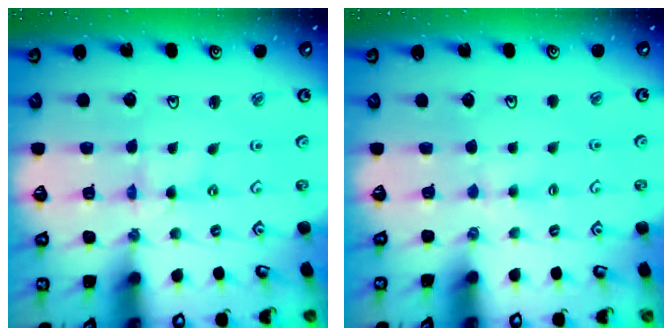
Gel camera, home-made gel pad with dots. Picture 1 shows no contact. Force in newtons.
{"total": 3.3, "press": 3.3, "slide": 0.5}